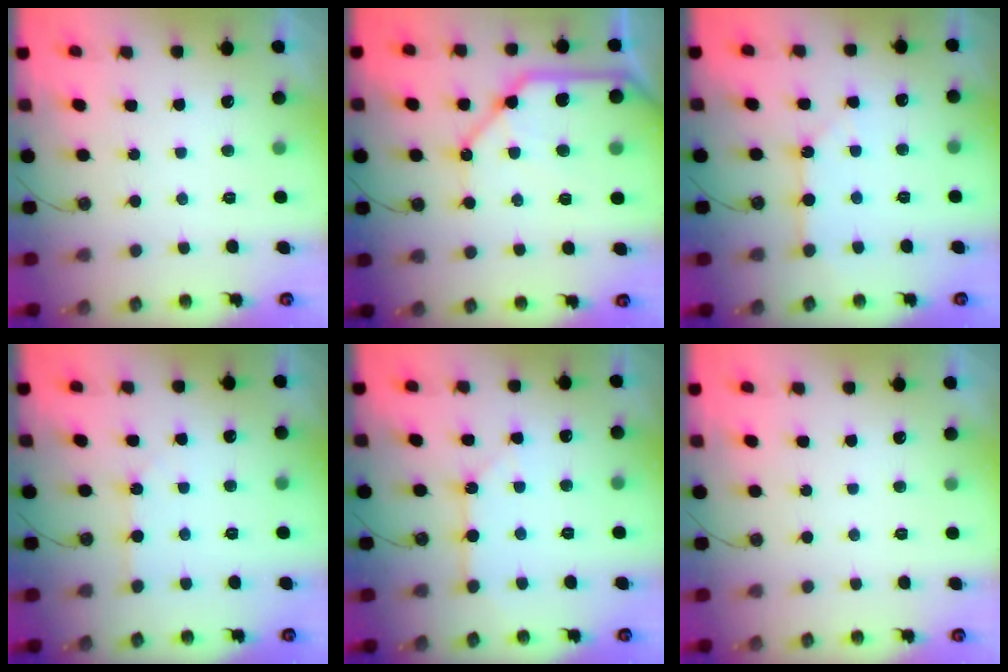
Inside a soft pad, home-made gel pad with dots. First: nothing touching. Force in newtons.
{"total": 19.2, "press": 19.0, "slide": 2.5}
{"total": 2.5, "press": 2.5, "slide": 0.2}
{"total": 2.7, "press": 2.7, "slide": 0.4}
{"total": 2.4, "press": 2.4, "slide": 0.4}
{"total": 0.0}